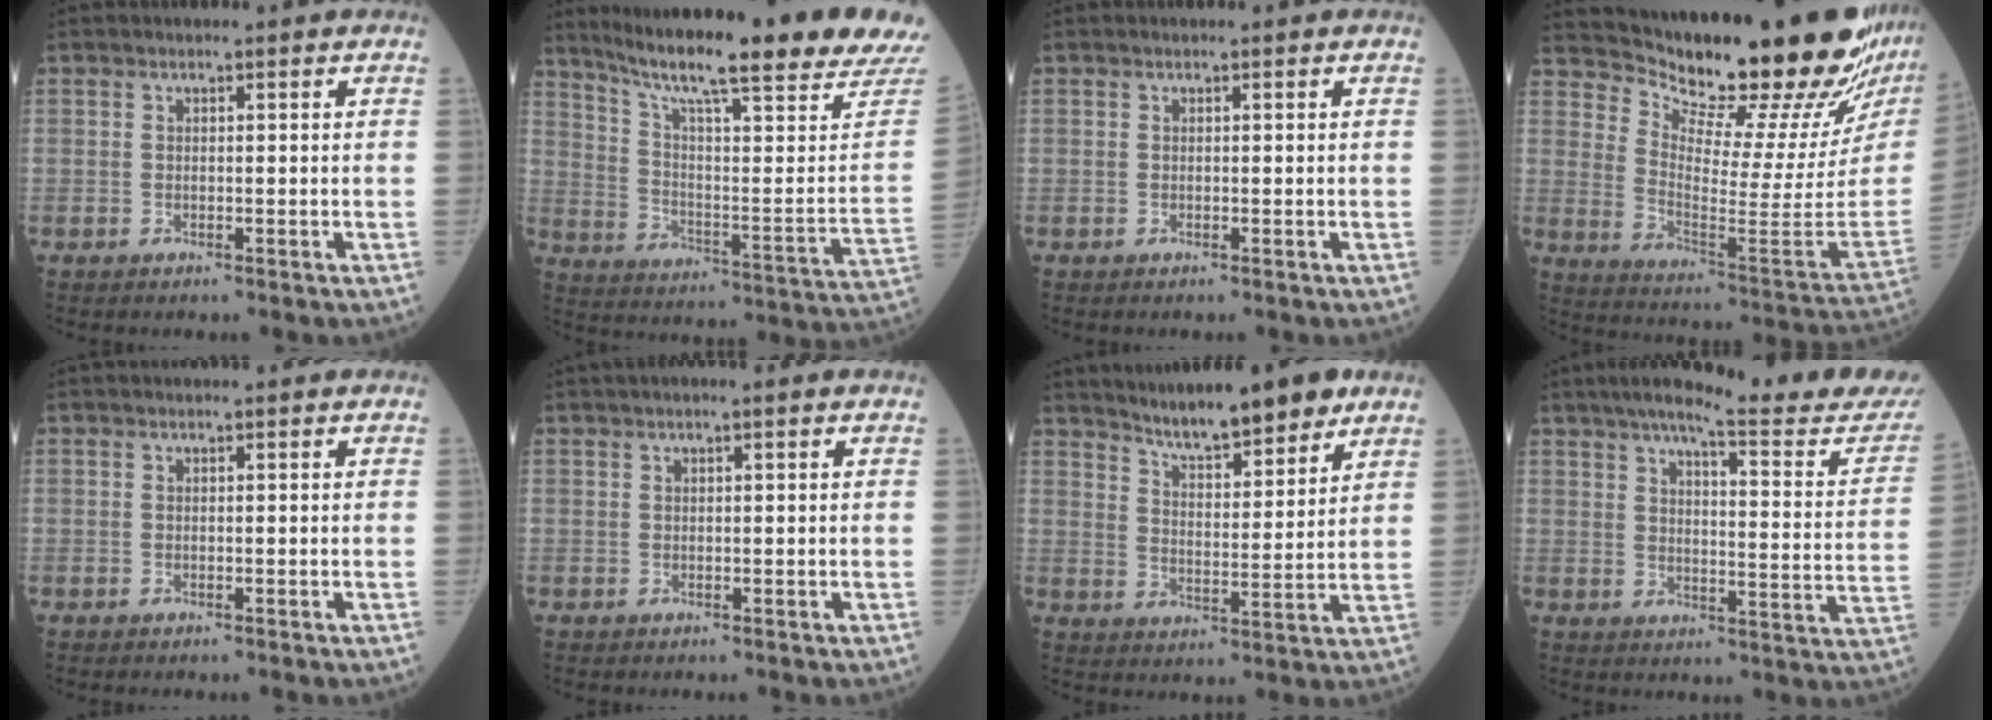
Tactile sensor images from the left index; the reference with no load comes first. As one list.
[{"total": 25.6, "force": [20.8, 0.2, 14.8], "torque": [-0.241, -0.064, 0.285]}, {"total": 0.0}, {"total": 25.2, "force": [22.9, 0.3, 10.5], "torque": [-0.183, -0.139, 0.312]}, {"total": 0.0}, {"total": 1.3, "force": [0.6, 0.0, 1.2], "torque": [-0.023, 0.009, 0.008]}, {"total": 11.2, "force": [9.1, 1.6, 6.3], "torque": [-0.099, -0.001, 0.146]}, {"total": 20.8, "force": [18.8, 0.4, 8.8], "torque": [-0.122, -0.073, 0.228]}]